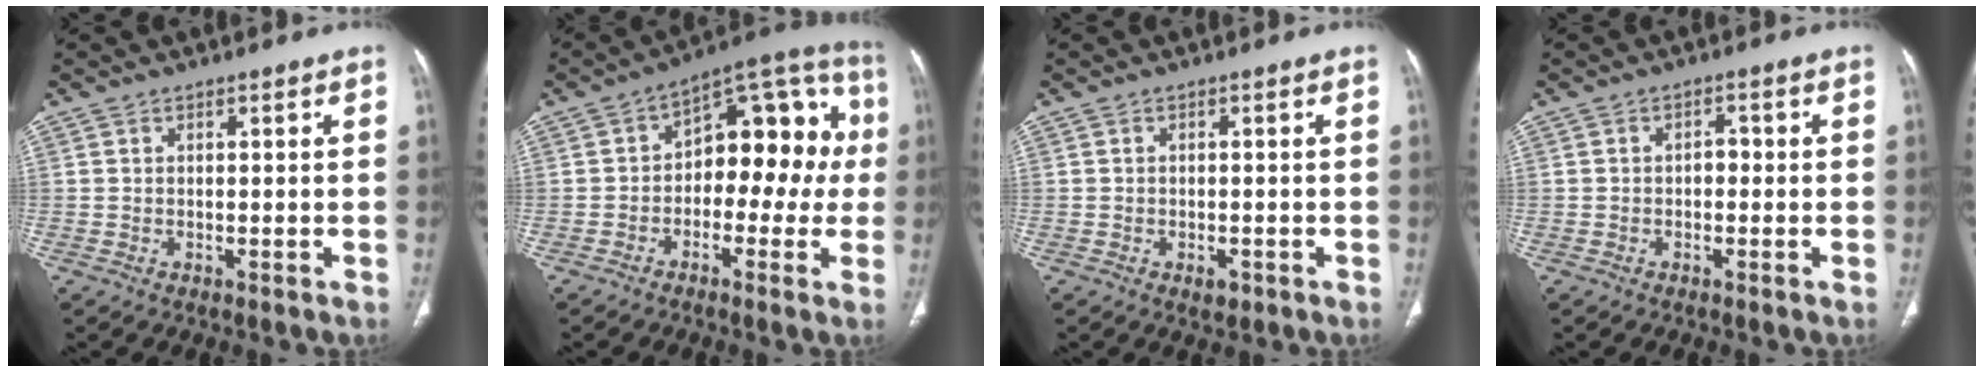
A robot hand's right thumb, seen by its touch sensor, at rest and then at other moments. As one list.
[{"total": 16.1, "force": [-0.4, 9.6, 13.0], "torque": [-0.111, 0.058, -0.020]}, {"total": 2.1, "force": [-1.0, 1.2, 1.4], "torque": [-0.016, 0.002, -0.010]}, {"total": 2.0, "force": [-0.4, 1.4, 1.4], "torque": [-0.011, 0.009, -0.011]}]